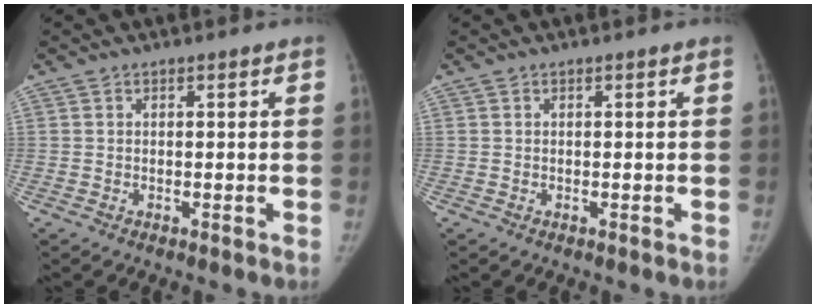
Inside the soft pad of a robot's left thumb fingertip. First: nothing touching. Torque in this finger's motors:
{"motor_torque": [0.12, -0.17, 0.07, -0.74, 0.09]}